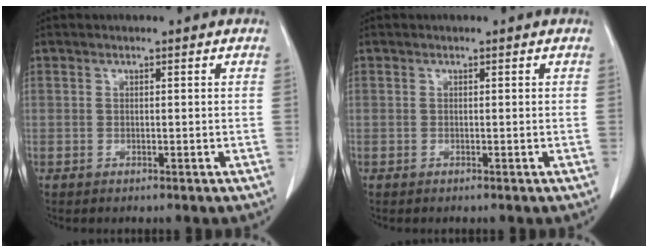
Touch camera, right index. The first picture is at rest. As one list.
[{"total": 0.0}]